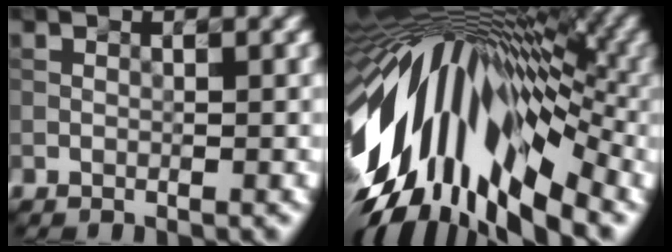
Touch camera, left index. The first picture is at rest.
{"total": 15.7, "force": [-2.3, 8.2, 13.2], "torque": [-0.222, 0.020, -0.052]}